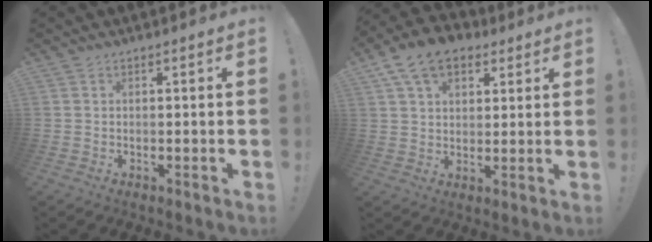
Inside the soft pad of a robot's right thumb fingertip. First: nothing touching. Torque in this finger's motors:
{"motor_torque": [-0.67, 1.31, 1.04, 0.11, 0.06]}